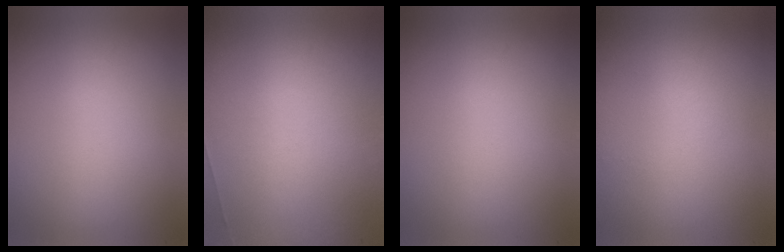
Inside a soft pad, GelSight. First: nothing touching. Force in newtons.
{"total": 6.7}
{"total": 0.0}
{"total": 1.1}